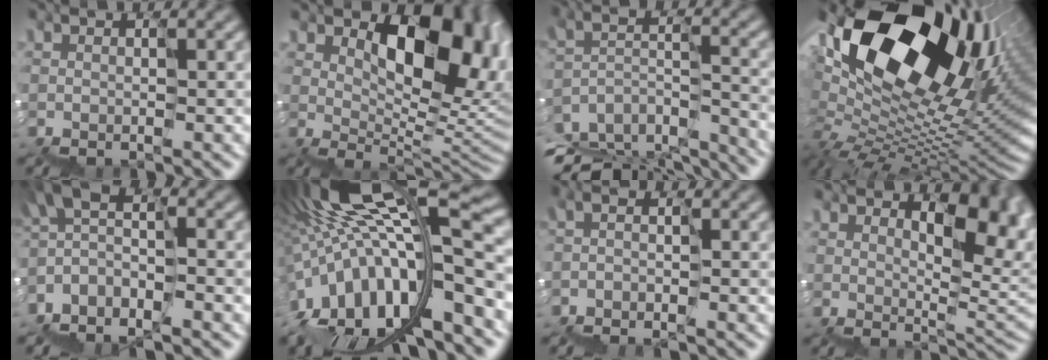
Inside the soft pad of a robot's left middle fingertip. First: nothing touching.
{"total": 9.2, "force": [2.9, 5.4, 6.8], "torque": [-0.090, -0.005, 0.061]}
{"total": 12.4, "force": [-11.9, 2.7, 2.1], "torque": [-0.040, 0.008, -0.165]}
{"total": 17.3, "force": [6.8, 9.9, 12.5], "torque": [-0.223, 0.023, 0.135]}
{"total": 5.1, "force": [-2.8, 2.9, 3.2], "torque": [-0.071, 0.016, -0.063]}
{"total": 15.6, "force": [-2.9, 5.4, 14.3], "torque": [-0.234, 0.009, -0.046]}
{"total": 1.6, "force": [-1.3, 0.1, 0.9], "torque": [-0.032, 0.002, -0.031]}
{"total": 9.4, "force": [2.2, 5.2, 7.6], "torque": [-0.093, -0.001, 0.051]}